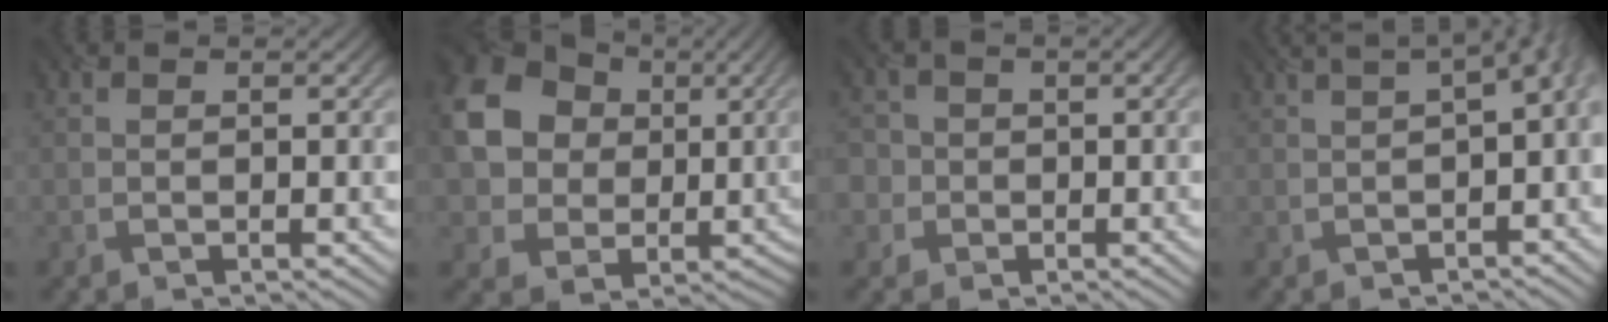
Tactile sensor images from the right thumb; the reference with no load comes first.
{"total": 18.4, "force": [3.5, 16.2, 8.0], "torque": [-0.239, 0.029, 0.046]}
{"total": 3.8, "force": [-0.7, 3.8, 0.3], "torque": [-0.004, 0.007, -0.033]}
{"total": 6.1, "force": [0.5, 2.6, 5.4], "torque": [-0.056, 0.013, 0.009]}